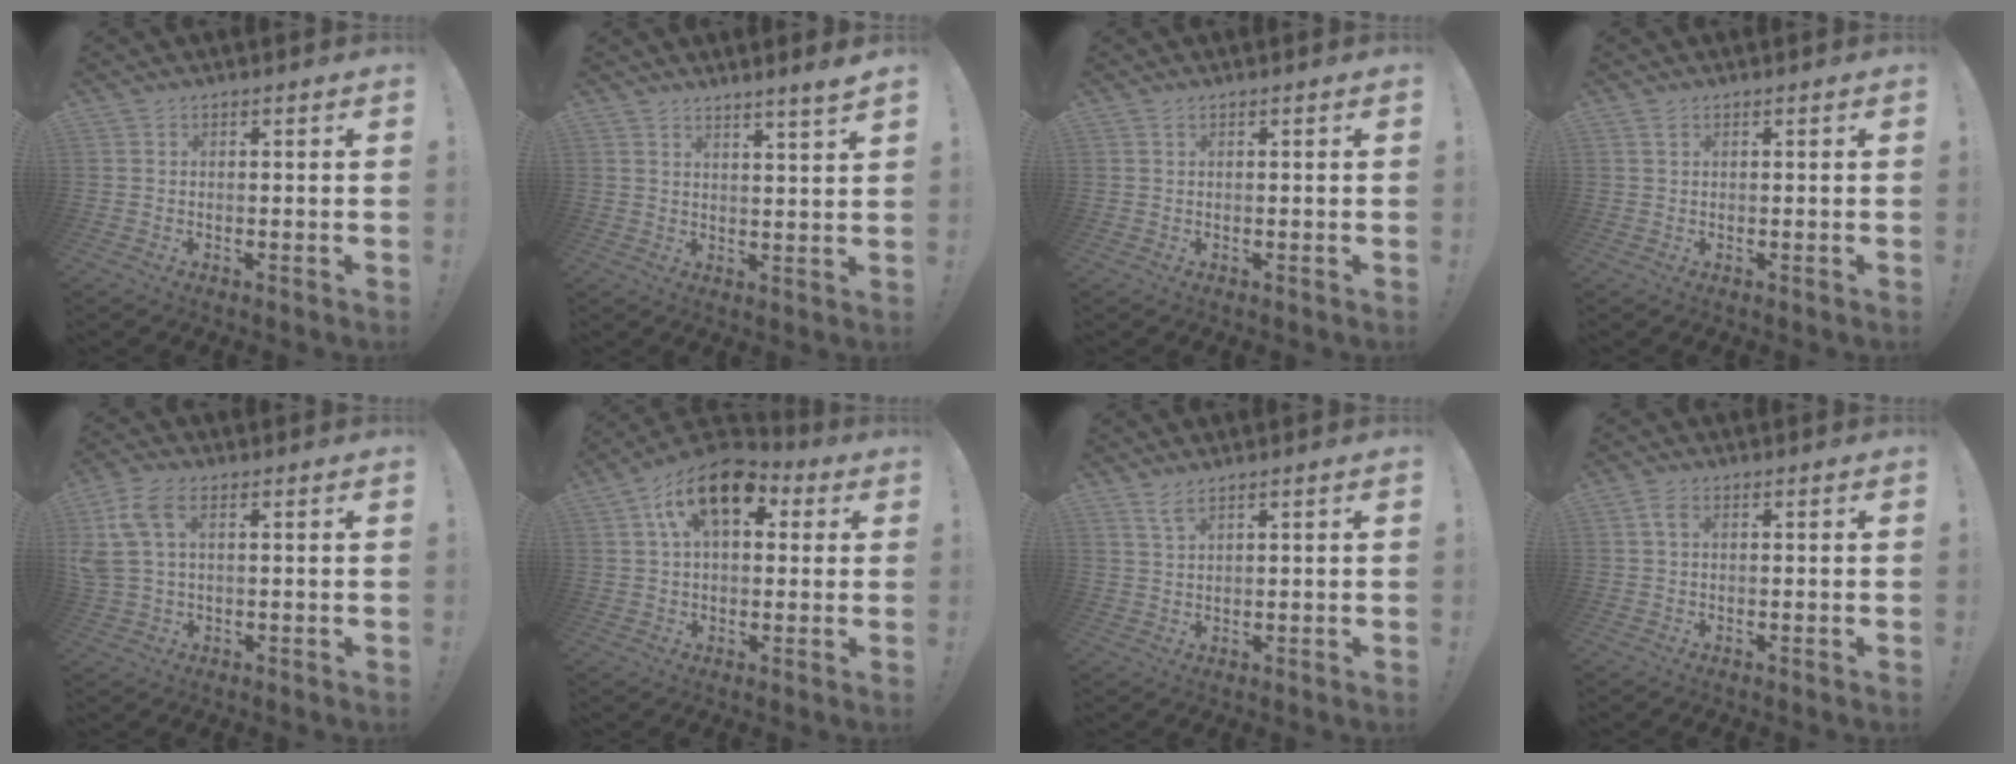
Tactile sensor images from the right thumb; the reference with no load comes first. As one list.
[{"total": 4.5, "force": [3.6, -0.6, 2.5], "torque": [-0.032, -0.027, 0.058]}, {"total": 0.0}, {"total": 1.1, "force": [0.7, 0.4, 0.8], "torque": [-0.009, -0.001, 0.011]}, {"total": 10.0, "force": [2.7, 5.7, 7.7], "torque": [-0.160, -0.005, 0.055]}, {"total": 15.4, "force": [6.3, 8.5, 11.2], "torque": [-0.177, -0.014, 0.113]}, {"total": 3.0, "force": [2.3, 0.5, 2.0], "torque": [-0.038, -0.008, 0.039]}, {"total": 2.4, "force": [0.5, 1.2, 1.9], "torque": [-0.038, 0.006, 0.009]}]